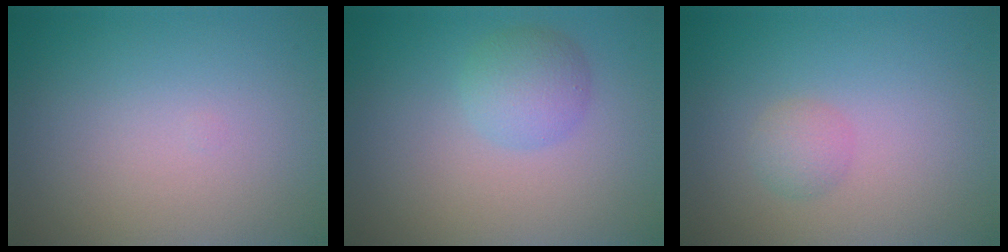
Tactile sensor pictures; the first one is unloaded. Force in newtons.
{"total": 2.7, "press": 2.7, "slide": 0.1}
{"total": 1.4, "press": 1.4, "slide": 0.1}